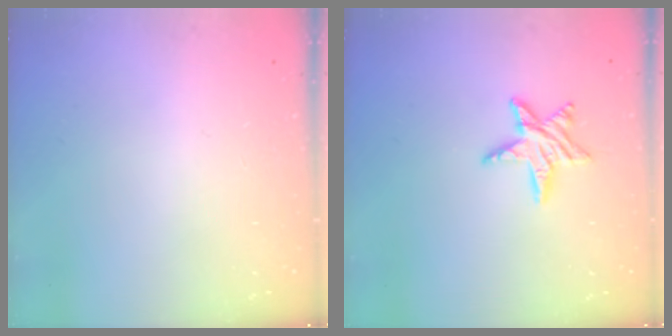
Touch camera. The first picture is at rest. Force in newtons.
{"total": 8.5, "press": 8.4, "slide": 0.5}